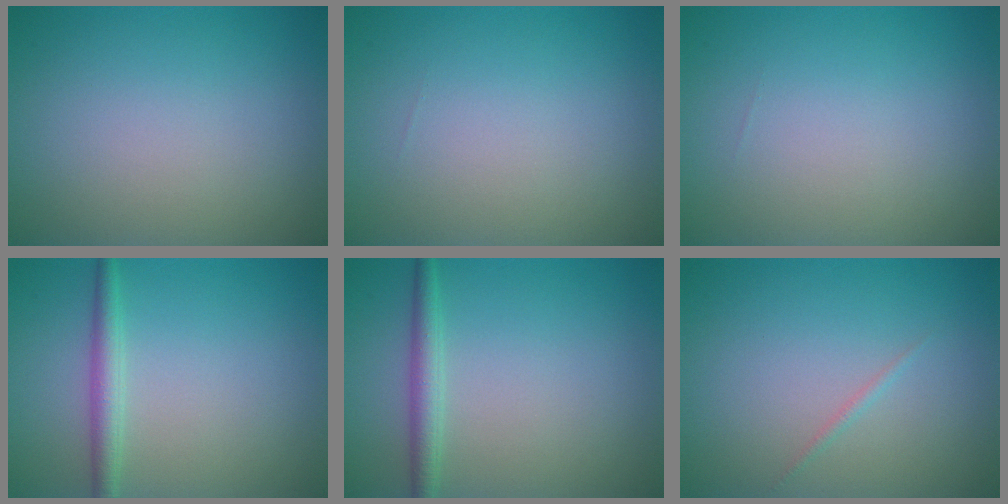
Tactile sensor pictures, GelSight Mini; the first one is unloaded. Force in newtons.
{"total": 0.0}
{"total": 0.0}
{"total": 2.1, "press": 2.1, "slide": 0.0}
{"total": 2.1, "press": 2.1, "slide": 0.0}
{"total": 0.6, "press": 0.6, "slide": 0.0}